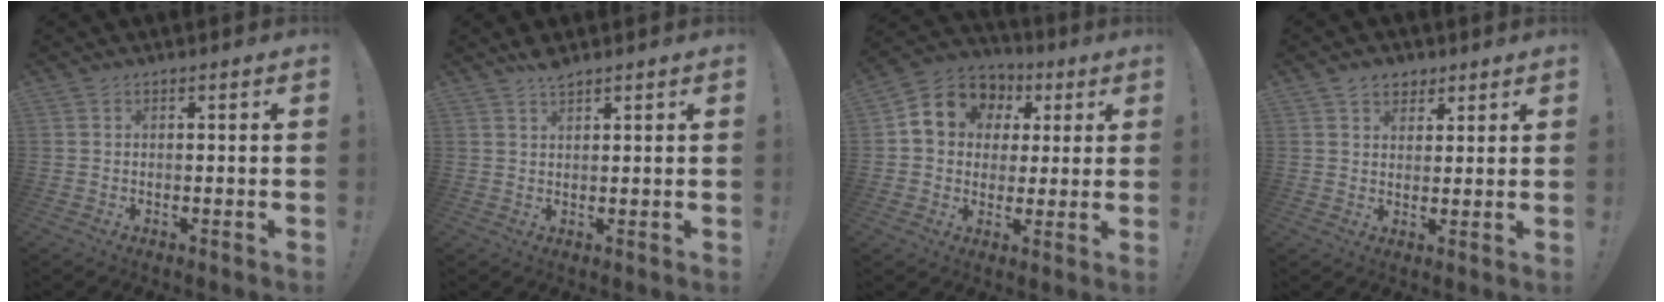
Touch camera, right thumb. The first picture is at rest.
{"total": 2.9, "force": [2.5, 0.5, 1.3], "torque": [-0.013, -0.017, 0.043]}
{"total": 11.7, "force": [3.9, 9.9, 4.9], "torque": [-0.071, -0.012, 0.079]}
{"total": 5.3, "force": [3.4, 3.9, 1.4], "torque": [-0.015, -0.014, 0.062]}